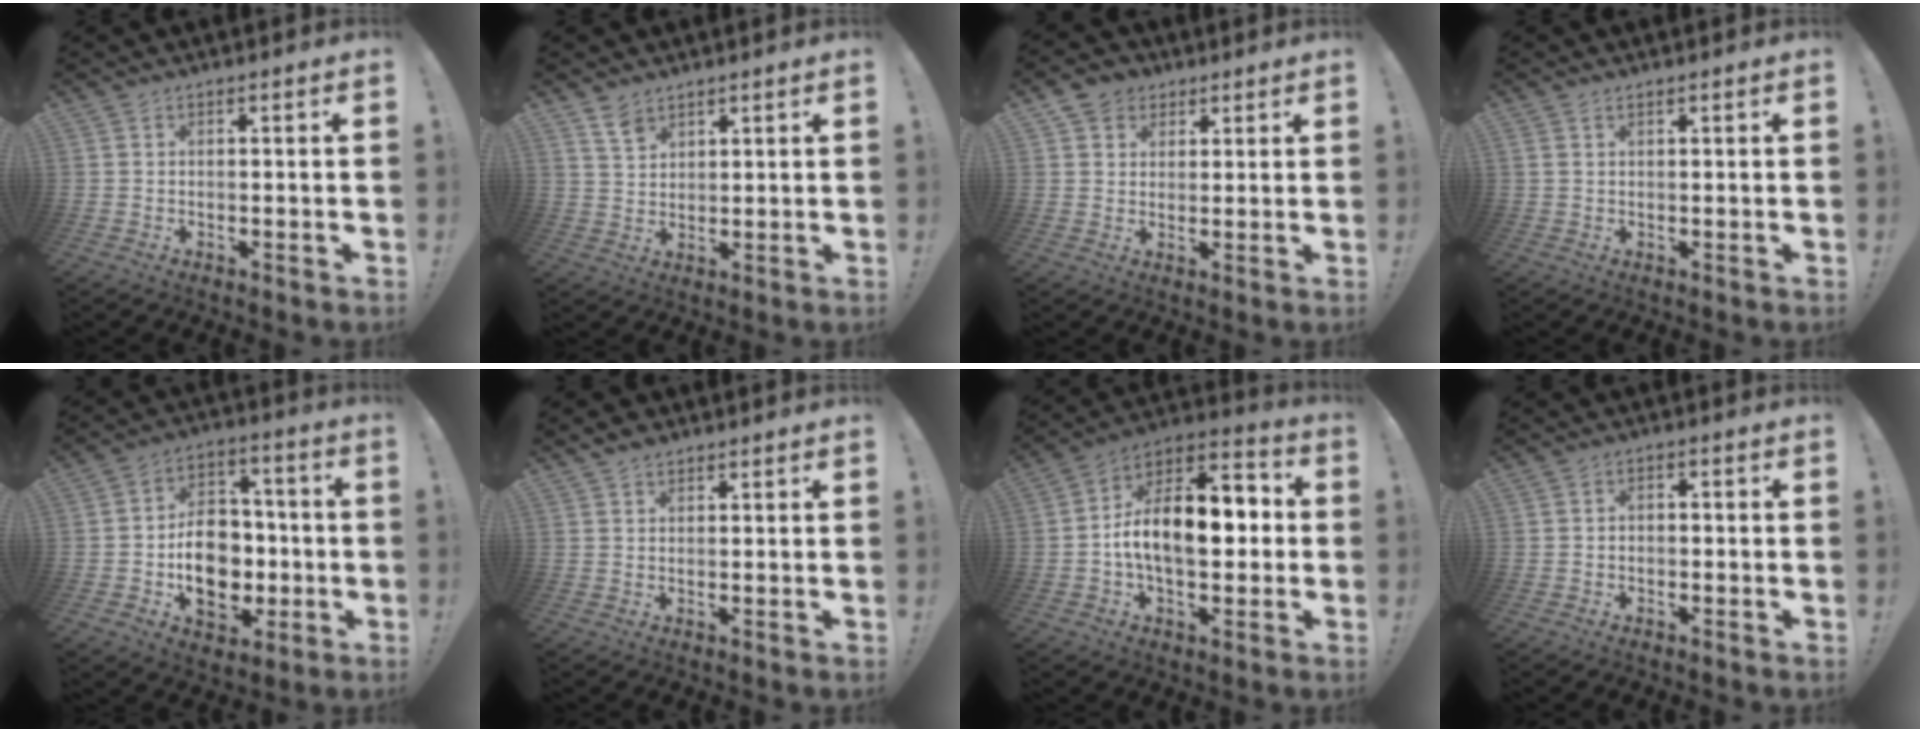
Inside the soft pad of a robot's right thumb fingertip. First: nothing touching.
{"total": 5.1, "force": [3.8, 2.6, 2.1], "torque": [-0.030, -0.022, 0.070]}
{"total": 5.8, "force": [3.0, 4.9, 1.0], "torque": [-0.016, -0.013, 0.059]}
{"total": 1.3, "force": [0.9, 0.7, 0.8], "torque": [-0.021, 0.002, 0.018]}
{"total": 15.6, "force": [-3.2, 11.7, 9.7], "torque": [-0.146, 0.021, -0.048]}
{"total": 2.1, "force": [1.6, 1.0, 0.9], "torque": [-0.009, -0.009, 0.029]}
{"total": 16.6, "force": [-0.6, 9.4, 13.6], "torque": [-0.230, 0.010, -0.010]}
{"total": 2.0, "force": [-1.5, 1.0, 0.9], "torque": [-0.017, 0.009, -0.027]}